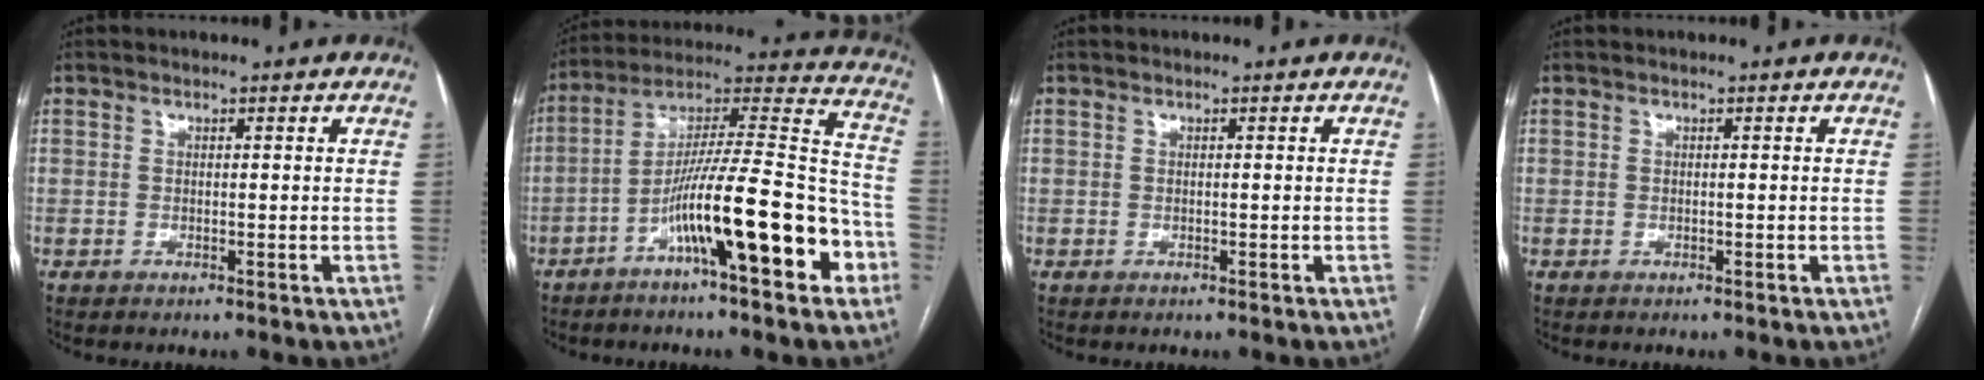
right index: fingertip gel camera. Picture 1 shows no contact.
{"total": 19.0, "force": [-8.4, 2.4, 16.9], "torque": [-0.276, 0.016, -0.134]}
{"total": 0.0}
{"total": 0.0}